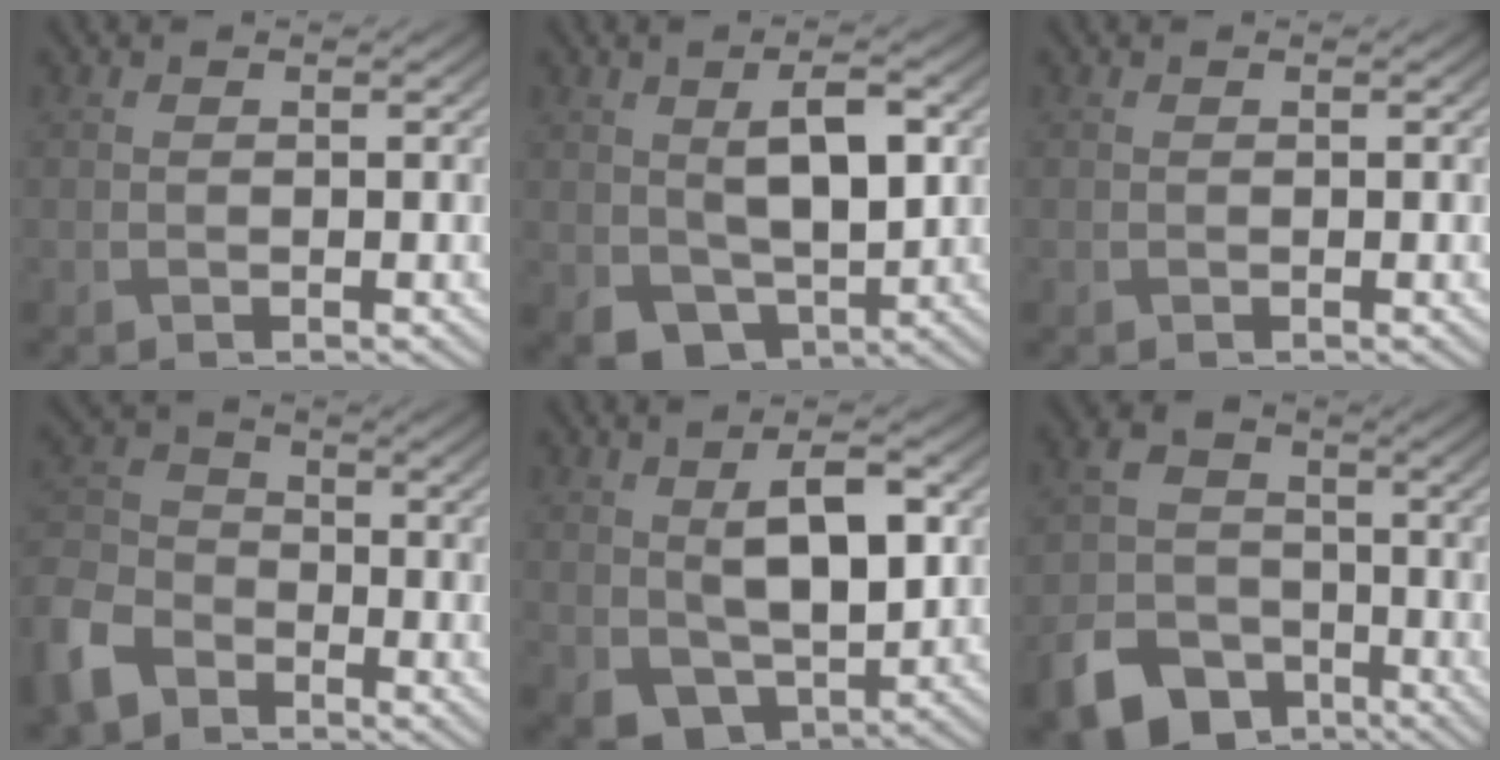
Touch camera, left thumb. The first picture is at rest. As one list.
[{"total": 8.8, "force": [-0.1, 5.4, 6.9], "torque": [-0.123, -0.009, 0.006]}, {"total": 0.0}, {"total": 10.4, "force": [-6.9, 6.3, 4.6], "torque": [-0.140, -0.017, -0.156]}, {"total": 9.7, "force": [0.6, 5.7, 7.8], "torque": [-0.149, -0.009, 0.018]}, {"total": 12.8, "force": [-7.2, 8.5, 6.3], "torque": [-0.158, -0.047, -0.123]}]